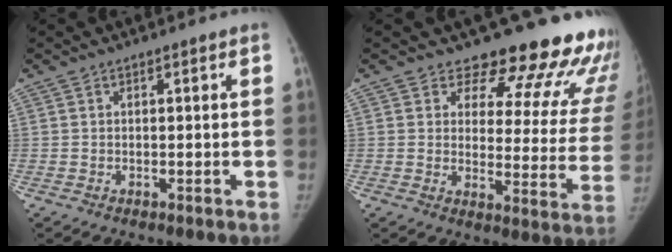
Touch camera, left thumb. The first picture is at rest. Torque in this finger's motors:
{"motor_torque": [0.61, 0.67, 0.27, -0.31, 0.04]}